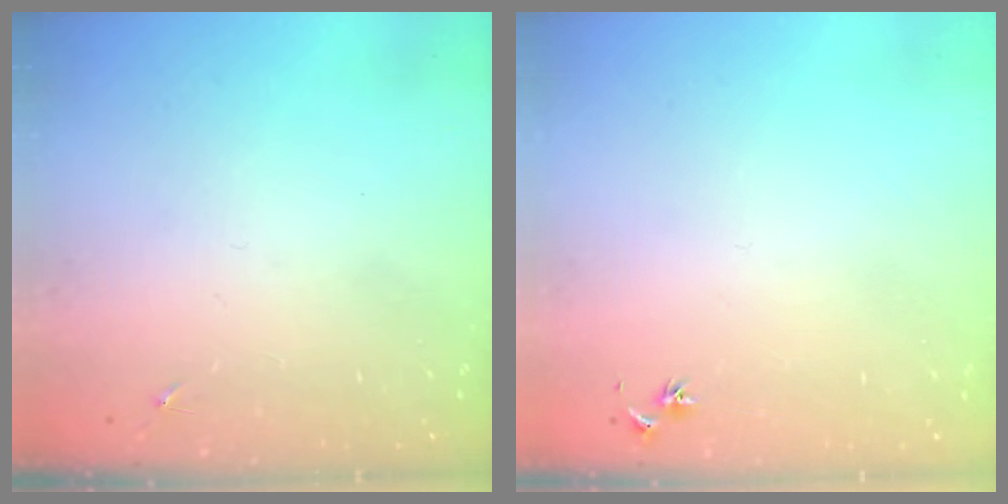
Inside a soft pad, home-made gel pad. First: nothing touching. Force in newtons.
{"total": 3.0, "press": 2.9, "slide": 0.3}